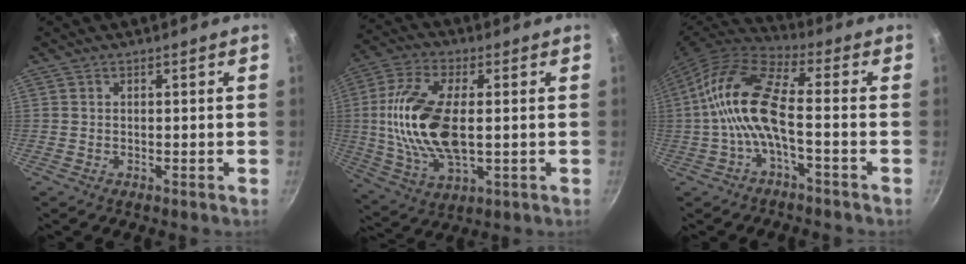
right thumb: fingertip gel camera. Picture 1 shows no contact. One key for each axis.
{"total": 18.1, "fx": 0.5, "fy": 8.6, "fz": 15.9, "tx": -0.329, "ty": -0.006, "tz": 0.012}
{"total": 13.9, "fx": -1.9, "fy": 4.7, "fz": 13.0, "tx": -0.279, "ty": 0.047, "tz": -0.044}